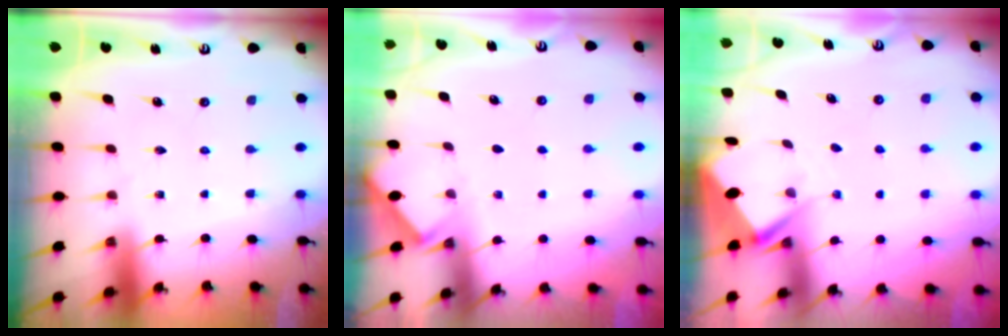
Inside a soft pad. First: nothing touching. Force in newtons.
{"total": 3.2, "press": 3.1, "slide": 0.4}
{"total": 2.8, "press": 2.8, "slide": 0.3}